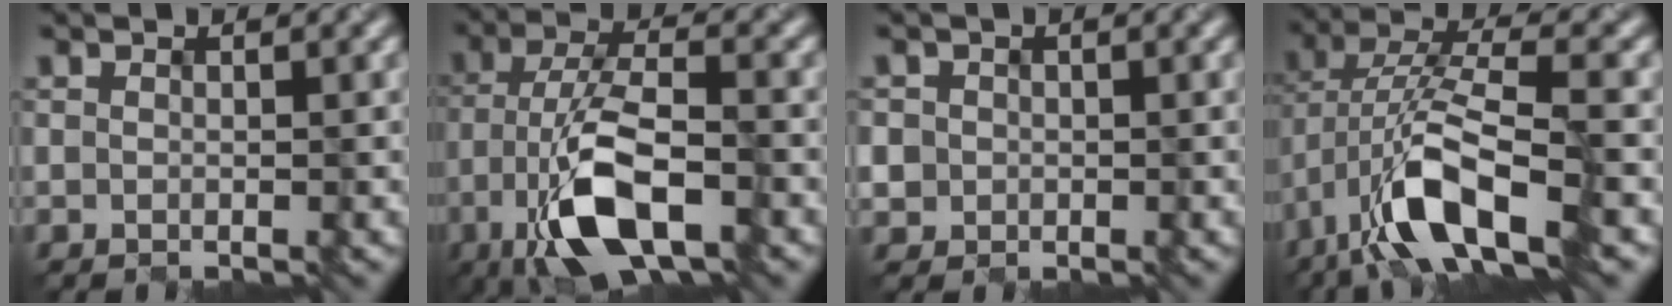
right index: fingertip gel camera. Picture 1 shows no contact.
{"total": 8.5, "force": [-3.9, 3.1, 6.9], "torque": [-0.142, 0.002, -0.076]}
{"total": 1.6, "force": [-0.1, 1.6, -0.1], "torque": [0.002, -0.006, 0.003]}
{"total": 9.4, "force": [-4.5, 3.2, 7.7], "torque": [-0.149, 0.011, -0.088]}